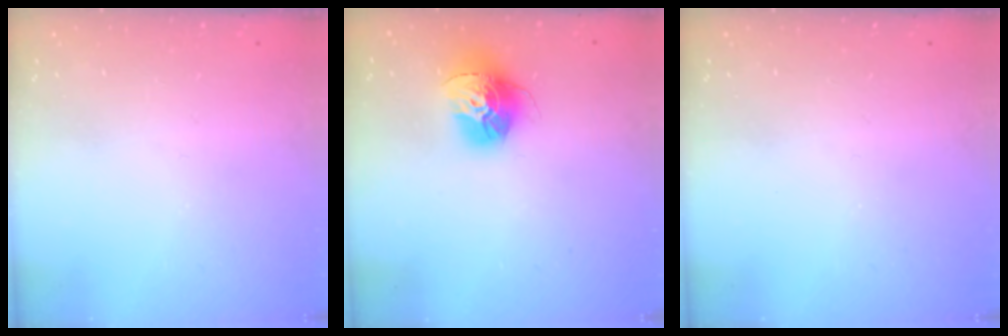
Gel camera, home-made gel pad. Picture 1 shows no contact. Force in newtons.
{"total": 15.0, "press": 14.9, "slide": 1.5}
{"total": 0.0}